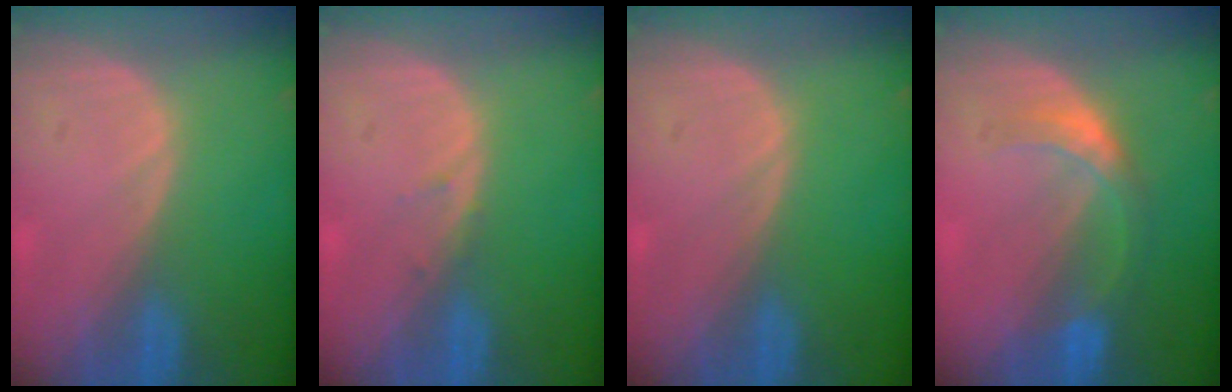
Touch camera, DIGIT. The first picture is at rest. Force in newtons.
{"total": 0.8, "press": 0.7, "slide": 0.3}
{"total": 0.0}
{"total": 5.5, "press": 4.8, "slide": 2.8}